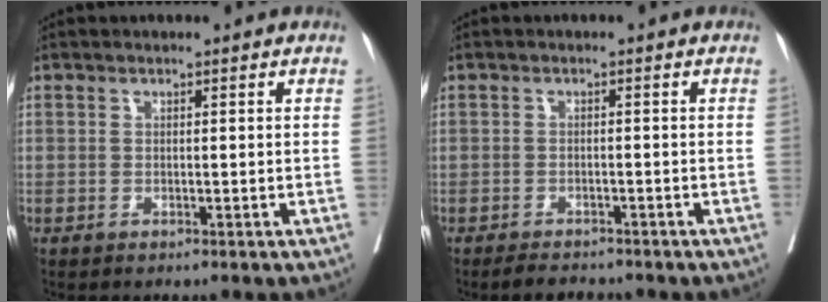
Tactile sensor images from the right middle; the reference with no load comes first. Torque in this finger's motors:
{"motor_torque": [0.47, -0.44, 0.03, 0.02]}